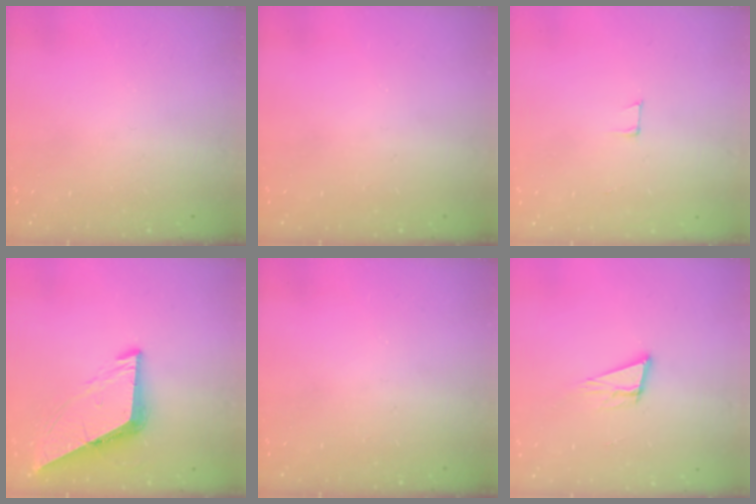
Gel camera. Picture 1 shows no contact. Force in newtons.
{"total": 0.0}
{"total": 4.4, "press": 4.4, "slide": 0.3}
{"total": 8.2, "press": 8.2, "slide": 0.6}
{"total": 0.0}
{"total": 10.3, "press": 9.7, "slide": 3.3}